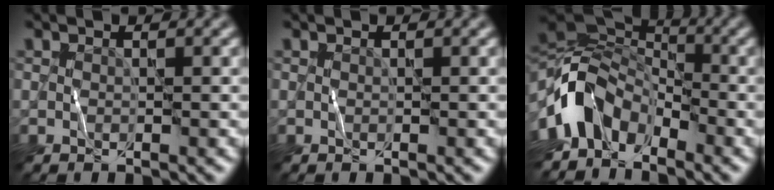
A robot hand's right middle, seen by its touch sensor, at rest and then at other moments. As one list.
[{"total": 0.0}, {"total": 7.6, "force": [-4.0, 4.7, 4.4], "torque": [-0.073, 0.002, -0.087]}]